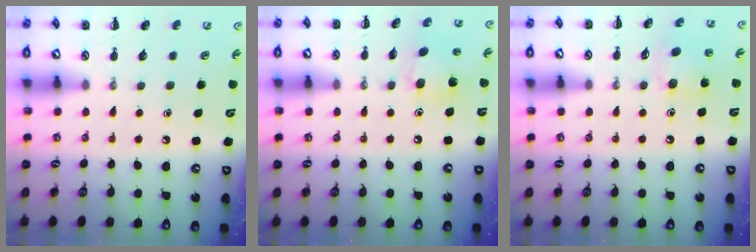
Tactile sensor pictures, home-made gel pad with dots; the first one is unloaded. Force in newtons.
{"total": 7.5, "press": 7.5, "slide": 0.6}
{"total": 8.2, "press": 8.2, "slide": 0.9}